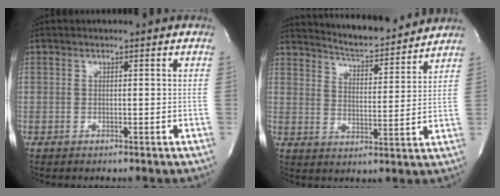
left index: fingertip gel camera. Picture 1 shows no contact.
{"total": 12.2, "force": [11.6, 1.2, 3.3], "torque": [-0.058, -0.001, 0.172]}